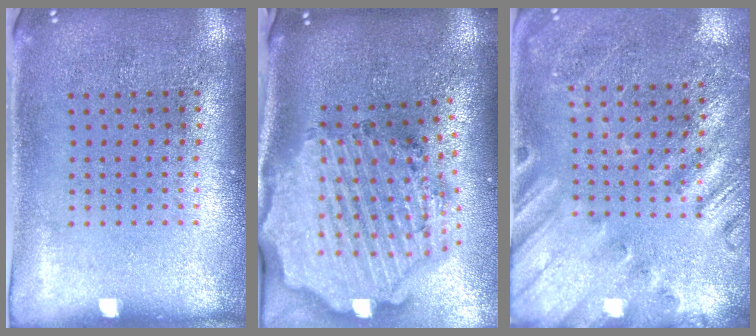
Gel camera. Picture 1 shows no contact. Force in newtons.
{"total": 4.0, "press": 3.2, "slide": 2.4}
{"total": 2.3, "press": 2.1, "slide": 0.9}